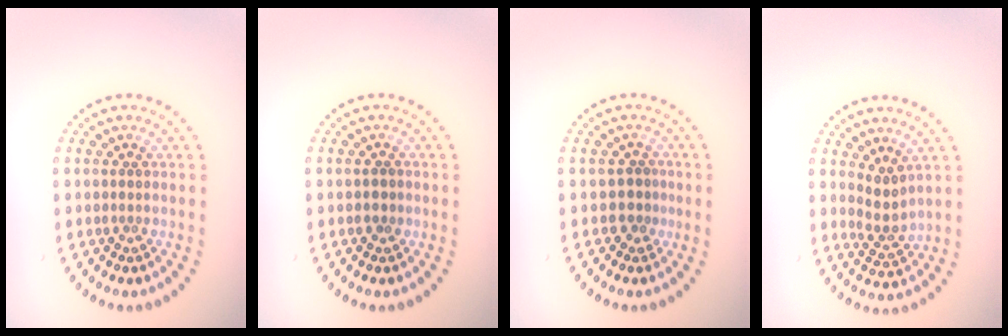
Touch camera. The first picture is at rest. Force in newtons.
{"total": 0.9, "press": 0.9, "slide": 0.1}
{"total": 1.5, "press": 1.2, "slide": 1.0}
{"total": 2.1, "press": 1.5, "slide": 1.4}